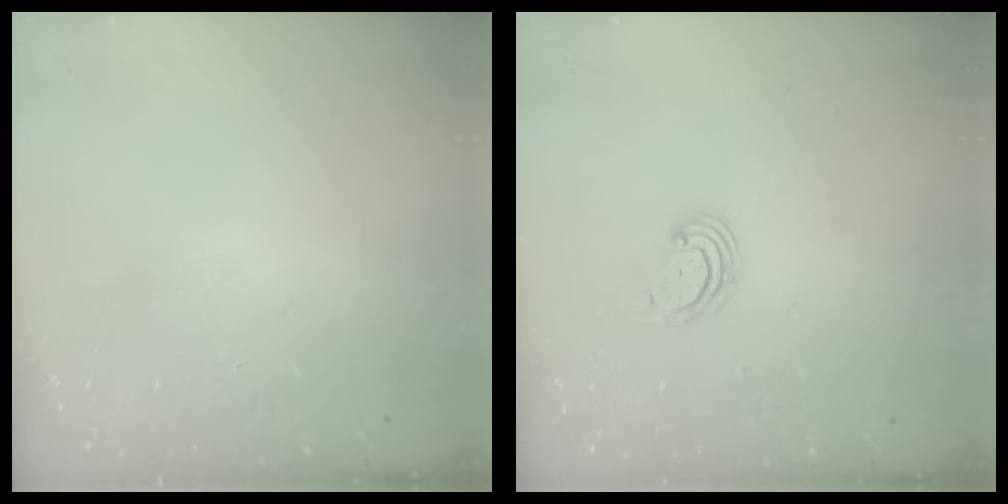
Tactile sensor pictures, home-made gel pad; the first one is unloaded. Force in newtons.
{"total": 3.1, "press": 3.1, "slide": 0.6}